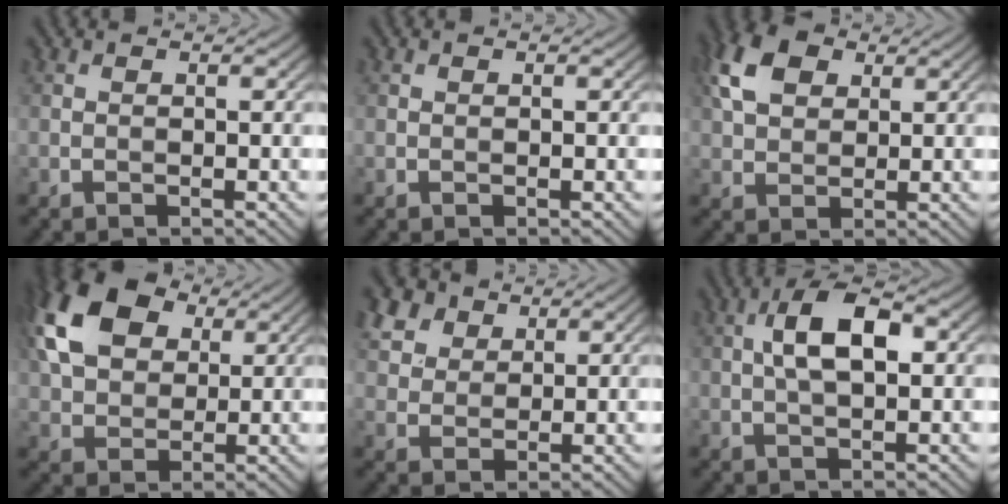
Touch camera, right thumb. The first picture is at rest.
{"total": 0.0}
{"total": 7.3, "force": [2.9, 4.9, 4.6], "torque": [-0.115, 0.015, 0.050]}
{"total": 13.4, "force": [5.0, 8.8, 8.7], "torque": [-0.217, 0.028, 0.094]}
{"total": 6.4, "force": [4.0, 4.2, 2.8], "torque": [-0.094, 0.001, 0.086]}
{"total": 6.6, "force": [1.0, 2.8, 5.9], "torque": [-0.113, 0.012, 0.014]}